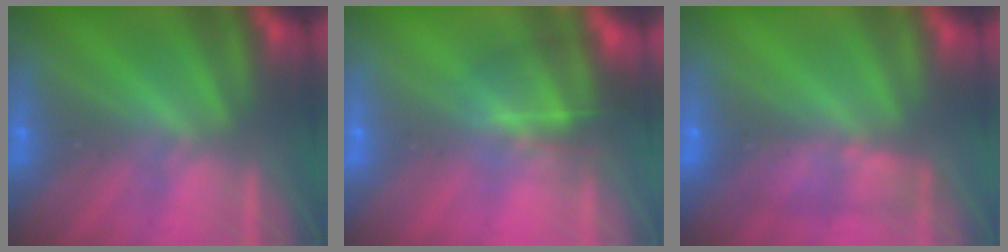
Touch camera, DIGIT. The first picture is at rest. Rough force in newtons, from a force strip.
{"total": 5.0}
{"total": 2.4}